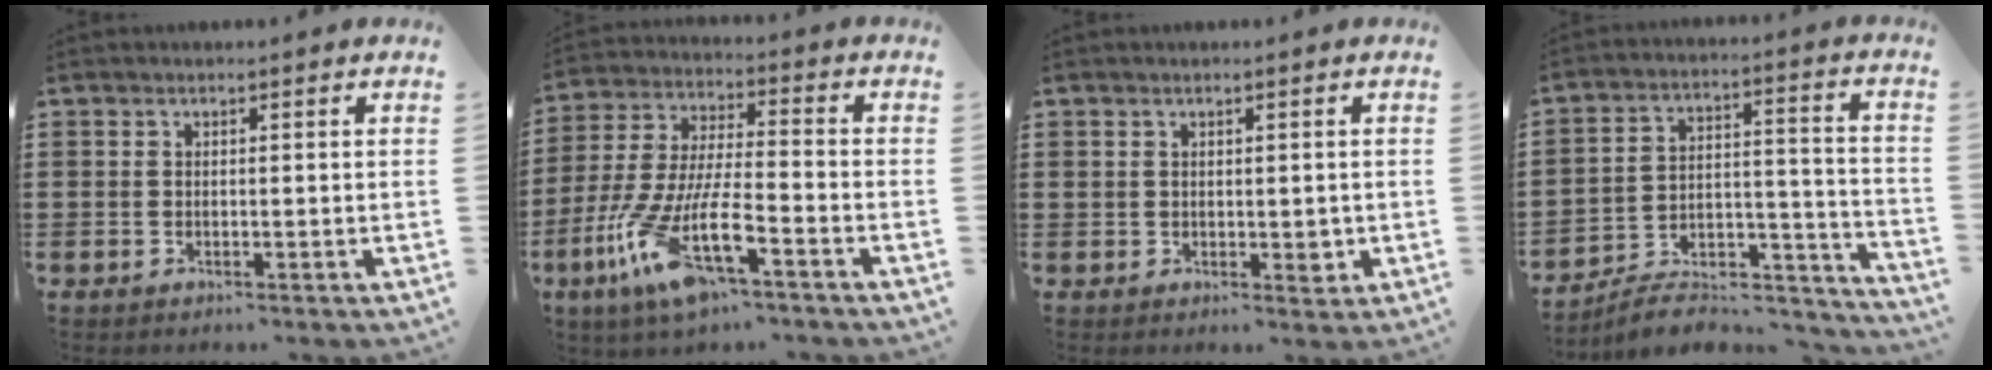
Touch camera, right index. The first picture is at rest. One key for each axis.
{"total": 12.8, "fx": -7.5, "fy": 2.3, "fz": 10.1, "tx": -0.235, "ty": -0.016, "tz": -0.148}
{"total": 2.3, "fx": 0.0, "fy": 1.3, "fz": 1.9, "tx": -0.034, "ty": 0.003, "tz": 0.001}
{"total": 7.0, "fx": -6.0, "fy": 2.5, "fz": 2.6, "tx": -0.040, "ty": 0.012, "tz": -0.114}